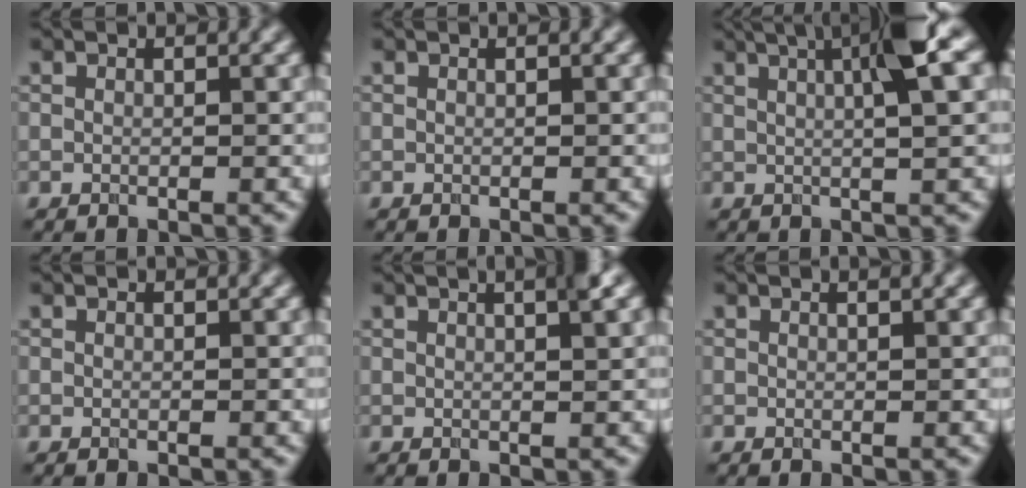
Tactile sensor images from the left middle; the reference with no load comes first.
{"total": 0.0}
{"total": 7.0, "force": [2.3, 1.4, 6.5], "torque": [-0.084, 0.016, 0.030]}
{"total": 0.0}
{"total": 2.8, "force": [1.3, 0.7, 2.4], "torque": [-0.019, 0.011, 0.004]}
{"total": 0.7, "force": [0.4, 0.1, 0.6], "torque": [-0.006, 0.002, 0.004]}